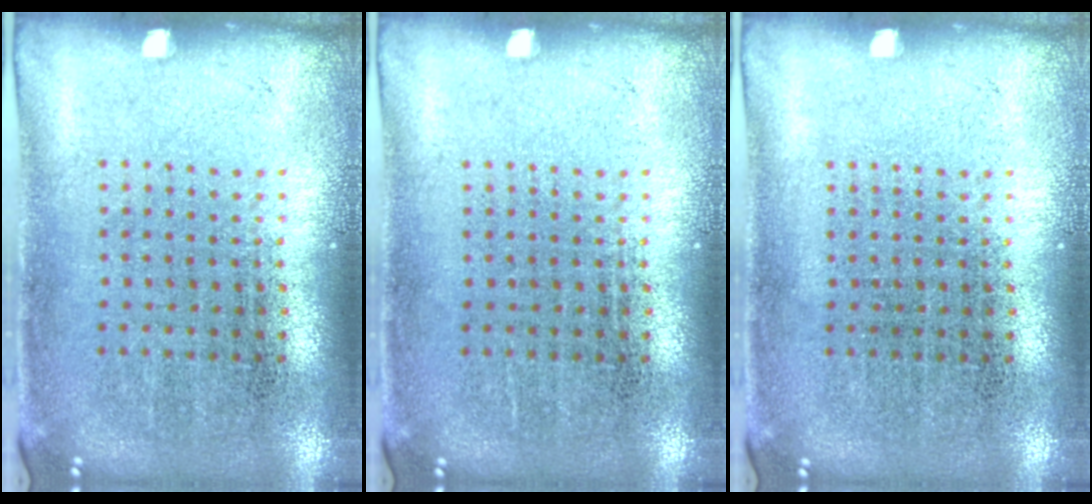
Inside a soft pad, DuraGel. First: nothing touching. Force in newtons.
{"total": 0.0}
{"total": 0.0}